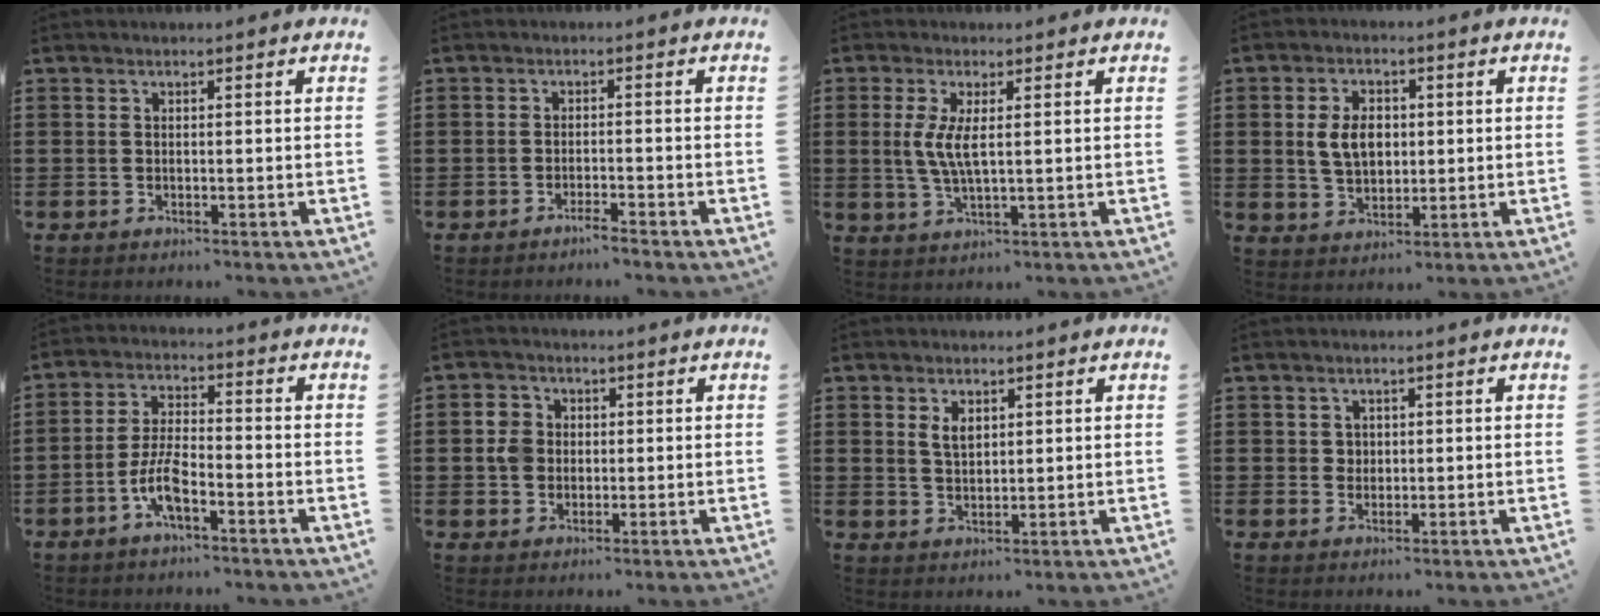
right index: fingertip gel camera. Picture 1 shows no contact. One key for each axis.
{"total": 1.8, "fx": -1.6, "fy": -0.1, "fz": 0.7, "tx": -0.015, "ty": -0.003, "tz": -0.029}
{"total": 4.6, "fx": 0.8, "fy": 1.0, "fz": 4.4, "tx": -0.102, "ty": -0.006, "tz": 0.008}
{"total": 5.8, "fx": 0.6, "fy": 3.9, "fz": 4.3, "tx": -0.098, "ty": 0.005, "tz": 0.003}
{"total": 6.4, "fx": -3.4, "fy": 1.8, "fz": 5.2, "tx": -0.126, "ty": -0.006, "tz": -0.070}
{"total": 4.0, "fx": 0.0, "fy": 3.5, "fz": 1.8, "tx": -0.054, "ty": 0.009, "tz": -0.005}
{"total": 2.6, "fx": 1.3, "fy": 1.4, "fz": 1.8, "tx": -0.039, "ty": 0.004, "tz": 0.025}
{"total": 1.4, "fx": 0.5, "fy": 1.3, "fz": 0.3, "tx": -0.011, "ty": 0.007, "tz": 0.009}